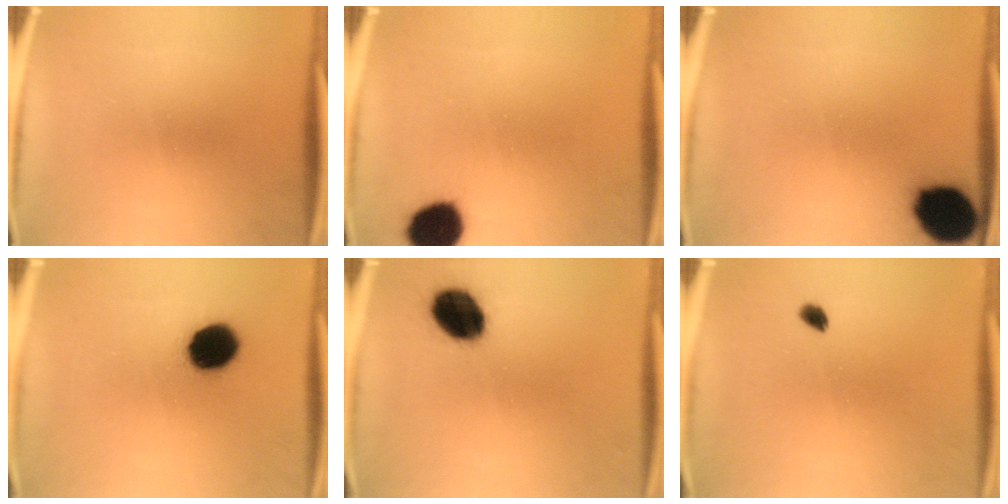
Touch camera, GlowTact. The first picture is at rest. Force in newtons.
{"total": 9.1}
{"total": 14.7}
{"total": 13.1}
{"total": 11.8}
{"total": 1.7}